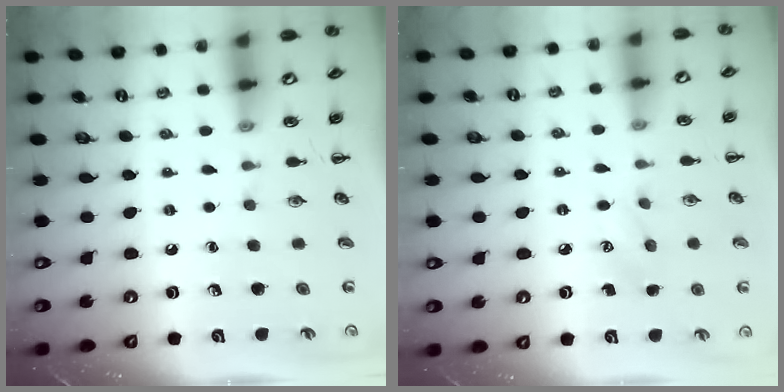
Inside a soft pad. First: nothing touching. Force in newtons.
{"total": 5.6, "press": 5.5, "slide": 1.3}